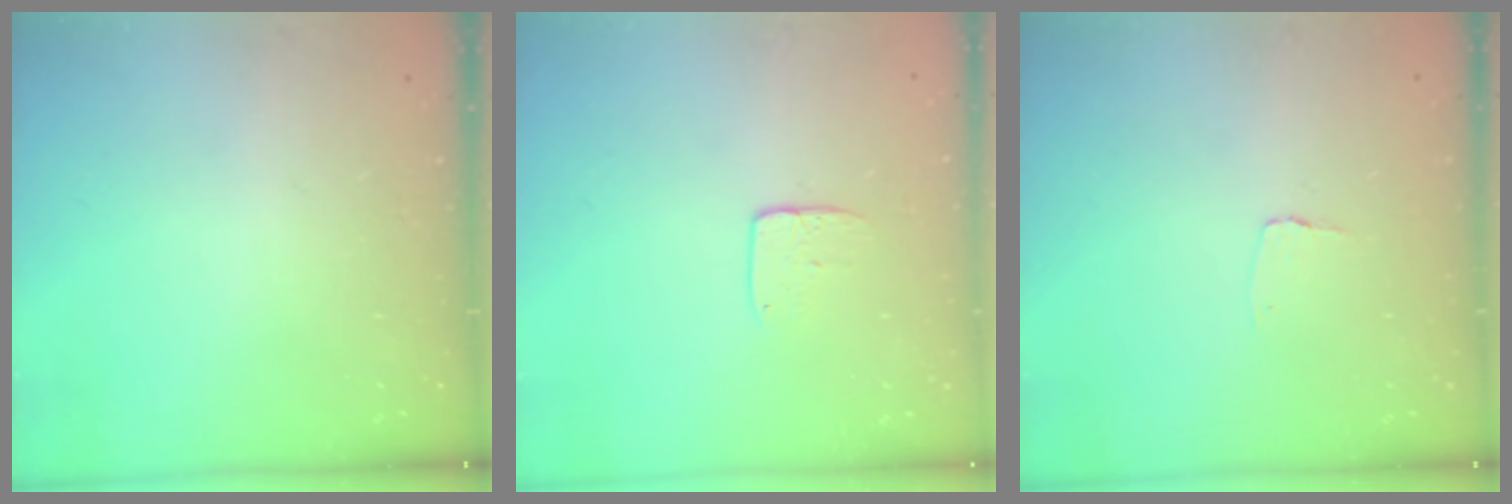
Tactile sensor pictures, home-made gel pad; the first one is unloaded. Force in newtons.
{"total": 5.8, "press": 5.7, "slide": 0.6}
{"total": 2.6, "press": 2.6, "slide": 0.2}